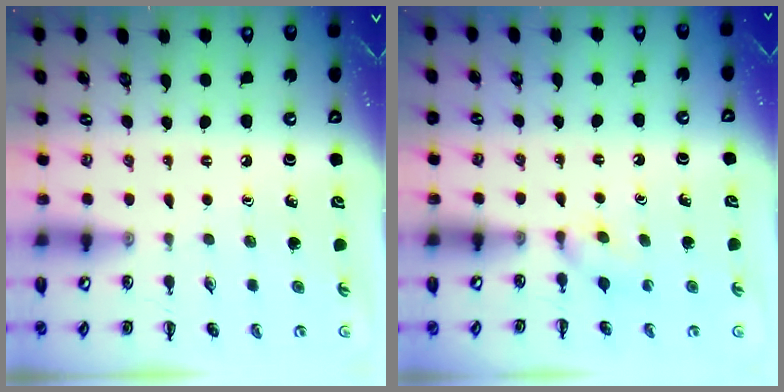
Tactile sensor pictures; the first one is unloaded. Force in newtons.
{"total": 2.8, "press": 2.5, "slide": 1.2}